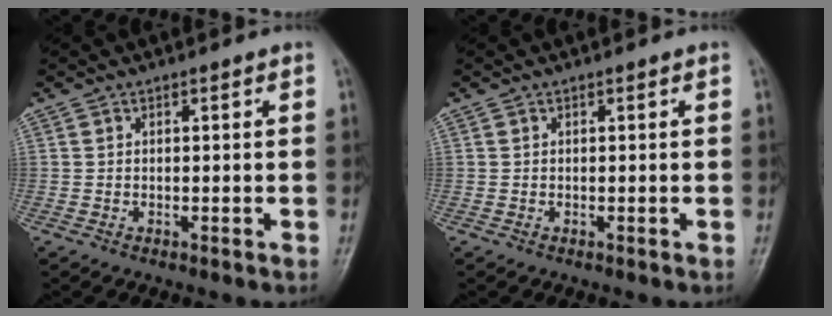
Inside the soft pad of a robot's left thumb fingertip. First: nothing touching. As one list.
[{"total": 0.0}]